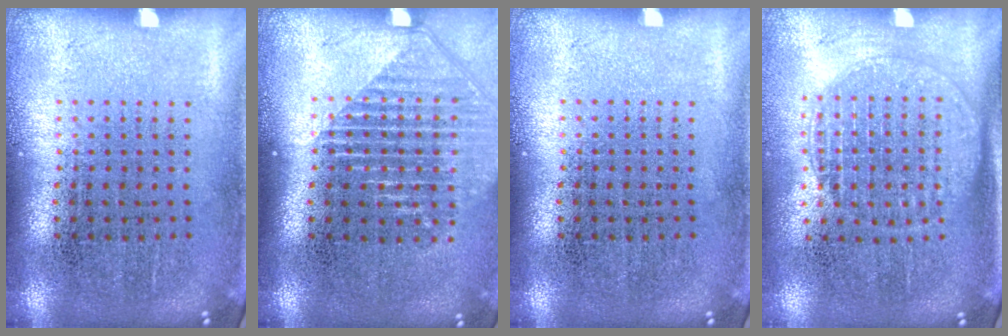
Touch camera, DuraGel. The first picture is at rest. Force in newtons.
{"total": 1.5, "press": 1.4, "slide": 0.6}
{"total": 0.0}
{"total": 1.5, "press": 1.3, "slide": 0.8}